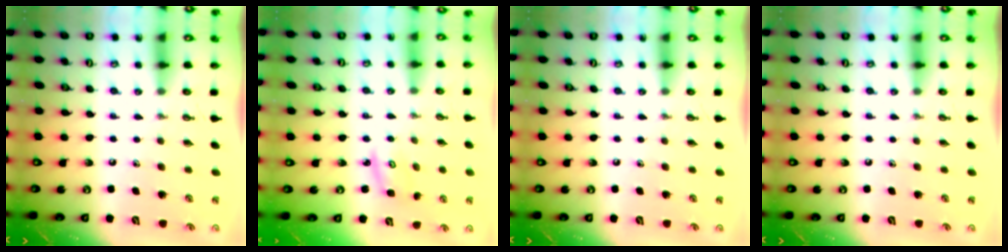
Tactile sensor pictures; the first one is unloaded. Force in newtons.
{"total": 3.4, "press": 3.4, "slide": 0.4}
{"total": 0.0}
{"total": 0.0}